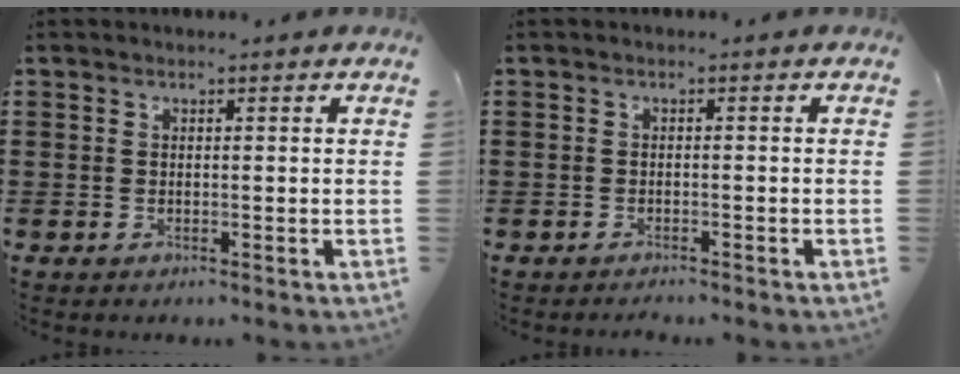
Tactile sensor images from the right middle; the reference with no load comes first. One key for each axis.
{"total": 0.8, "fx": -0.8, "fy": 0.0, "fz": 0.1, "tx": -0.004, "ty": -0.001, "tz": -0.016}